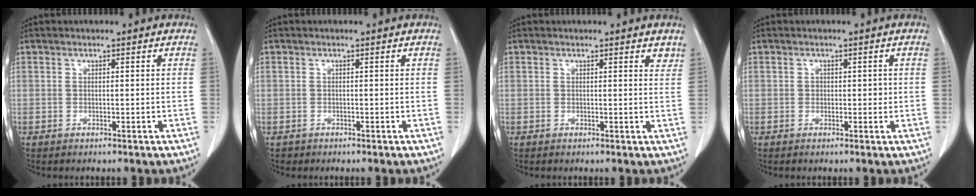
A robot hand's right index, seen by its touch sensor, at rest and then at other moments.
{"total": 0.7, "force": [-0.5, 0.5, -0.1], "torque": [-0.007, 0.003, -0.010]}
{"total": 1.8, "force": [1.6, 0.6, 0.7], "torque": [-0.005, -0.005, 0.009]}
{"total": 1.5, "force": [0.0, 1.1, 1.0], "torque": [-0.013, 0.005, 0.000]}